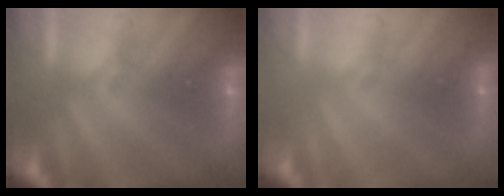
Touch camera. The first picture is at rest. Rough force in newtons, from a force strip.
{"total": 3.2}